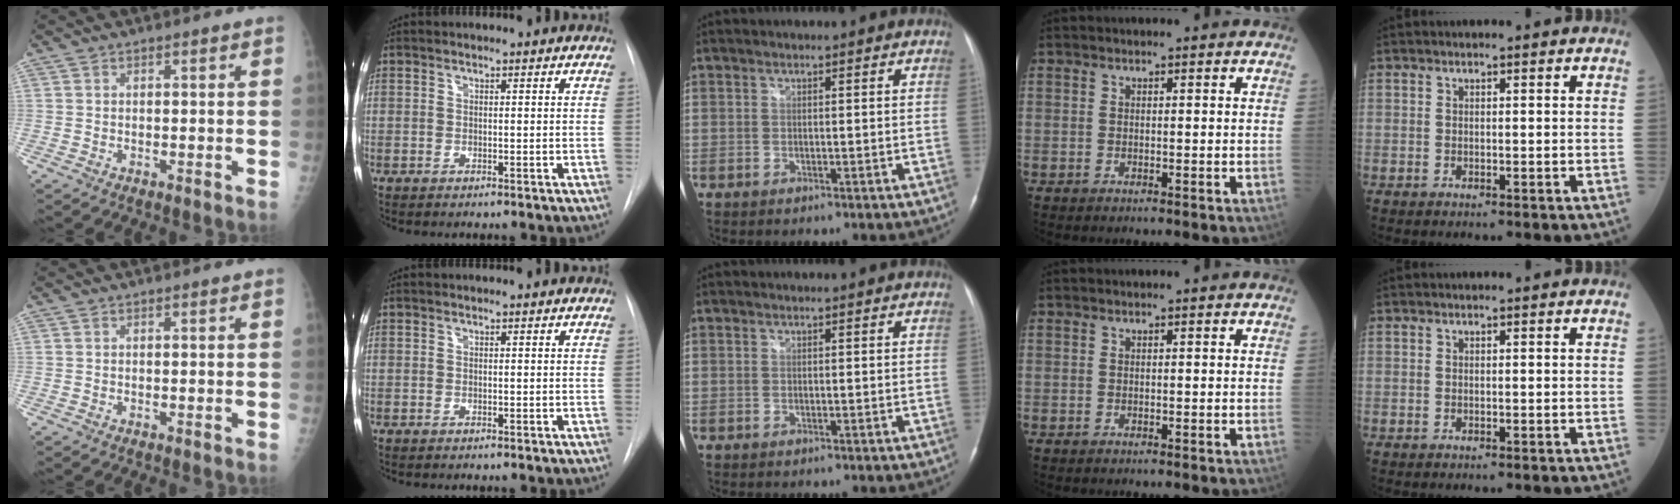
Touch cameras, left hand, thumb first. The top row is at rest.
{}